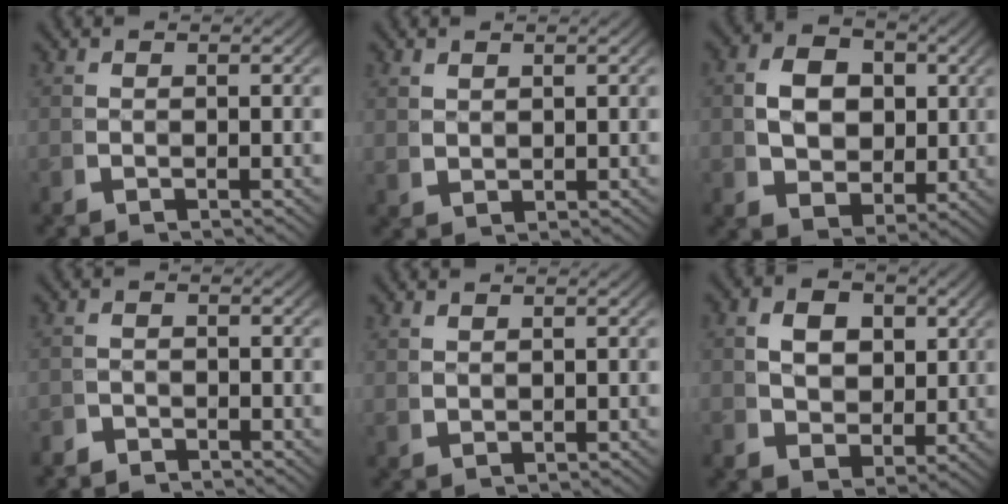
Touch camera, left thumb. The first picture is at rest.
{"total": 1.4, "force": [1.3, 0.4, 0.4], "torque": [-0.005, 0.002, 0.037]}
{"total": 8.0, "force": [0.9, 6.0, 5.2], "torque": [-0.097, -0.030, 0.025]}
{"total": 2.0, "force": [-1.9, 0.6, -0.1], "torque": [0.004, -0.012, -0.033]}
{"total": 1.3, "force": [1.2, 0.2, 0.3], "torque": [-0.003, 0.003, 0.034]}
{"total": 5.7, "force": [1.1, 4.3, 3.6], "torque": [-0.064, -0.027, 0.031]}